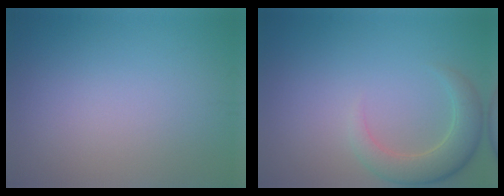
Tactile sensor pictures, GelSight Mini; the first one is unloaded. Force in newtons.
{"total": 3.9, "press": 3.9, "slide": 0.5}